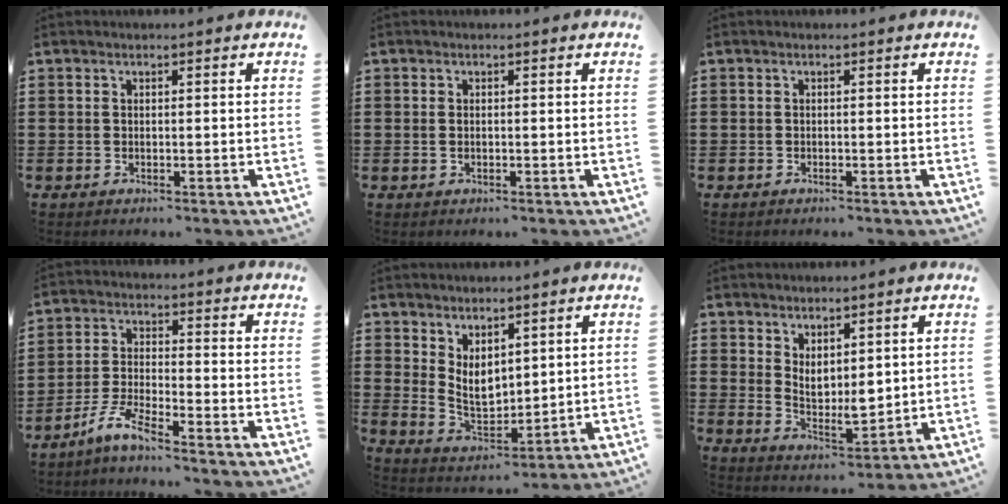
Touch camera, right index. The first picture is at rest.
{"total": 0.8, "force": [0.0, 0.4, 0.6], "torque": [-0.015, 0.002, -0.001]}
{"total": 0.0}
{"total": 5.4, "force": [-4.7, 0.1, 2.7], "torque": [-0.075, -0.010, -0.096]}
{"total": 5.2, "force": [2.7, 3.1, 3.2], "torque": [-0.065, -0.009, 0.050]}
{"total": 4.3, "force": [2.8, 2.2, 2.3], "torque": [-0.040, -0.019, 0.049]}